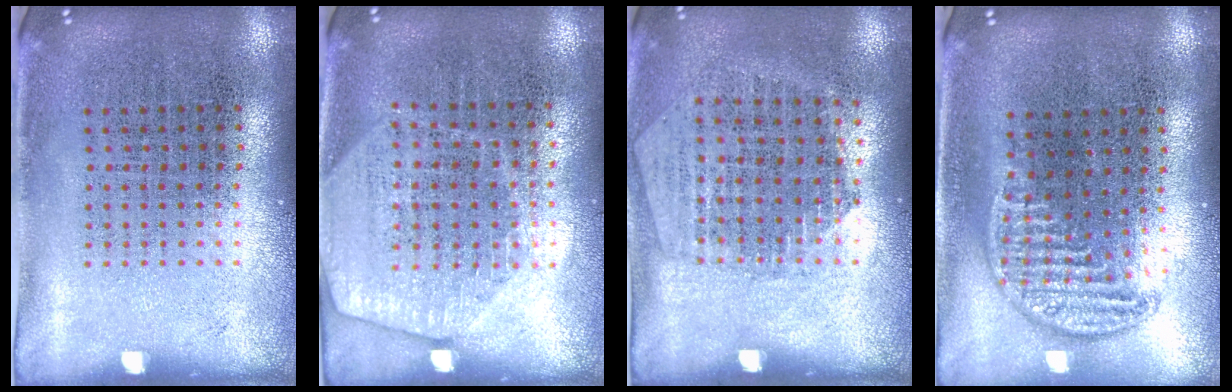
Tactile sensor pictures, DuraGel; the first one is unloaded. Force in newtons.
{"total": 1.7, "press": 1.6, "slide": 0.8}
{"total": 1.2, "press": 1.1, "slide": 0.5}
{"total": 1.1, "press": 1.0, "slide": 0.4}